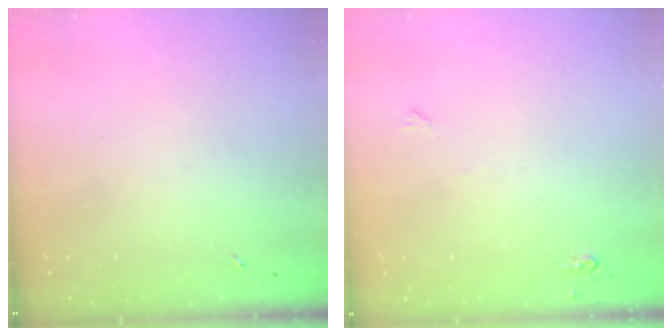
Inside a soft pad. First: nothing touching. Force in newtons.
{"total": 3.8, "press": 3.8, "slide": 0.6}